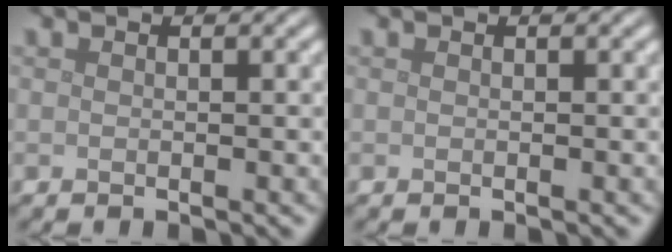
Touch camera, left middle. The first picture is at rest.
{"total": 0.0}